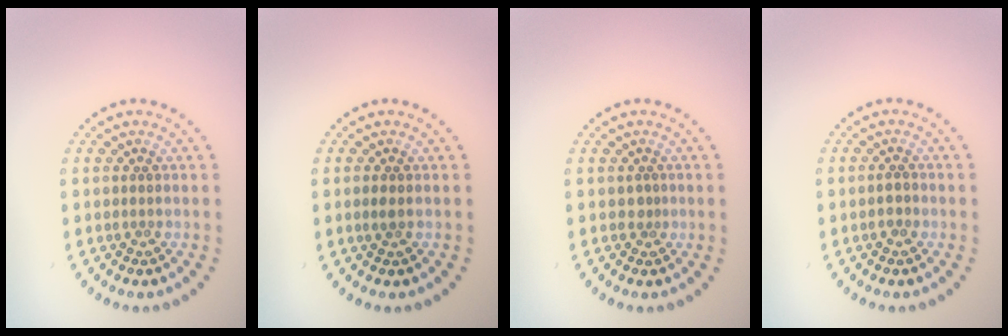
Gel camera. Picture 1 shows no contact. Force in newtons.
{"total": 0.8, "press": 0.8, "slide": 0.2}
{"total": 0.9, "press": 0.6, "slide": 0.7}
{"total": 1.2, "press": 1.1, "slide": 0.3}